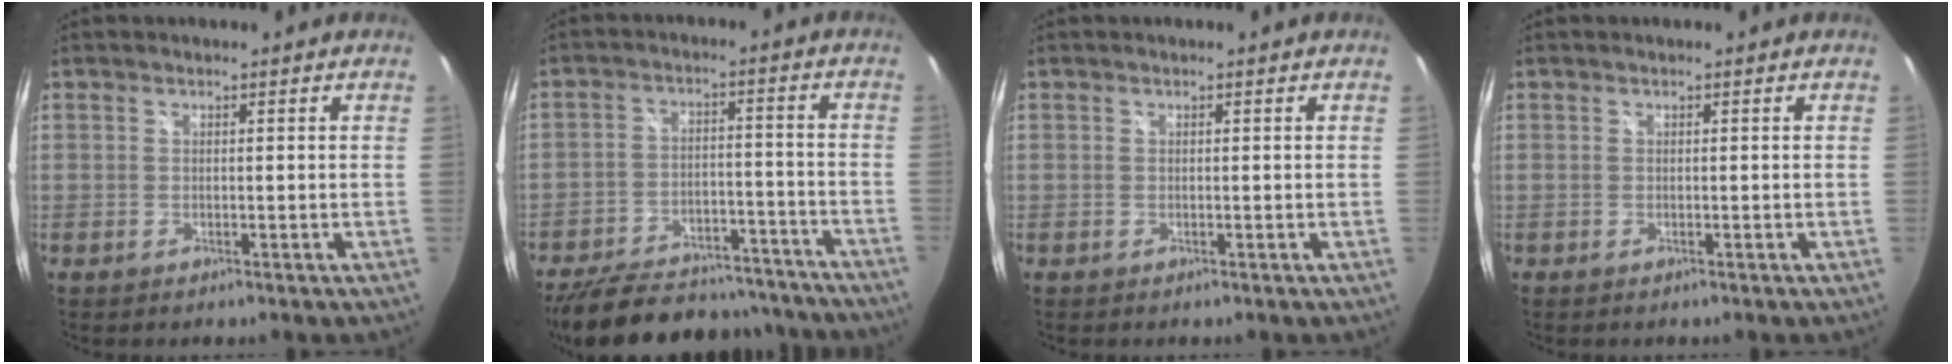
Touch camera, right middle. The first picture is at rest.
{"total": 25.0, "force": [-21.1, 9.0, 9.9], "torque": [-0.203, 0.015, -0.280]}
{"total": 0.0}
{"total": 0.0}